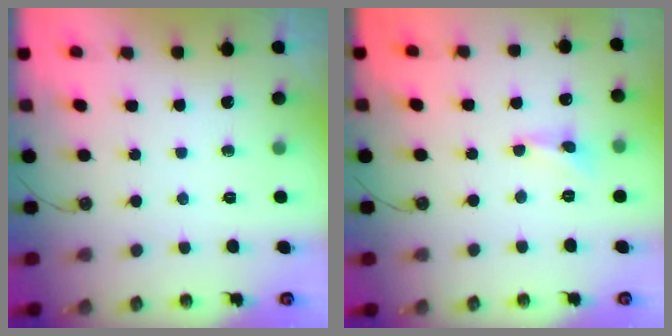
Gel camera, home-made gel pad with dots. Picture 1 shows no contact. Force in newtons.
{"total": 1.7, "press": 1.6, "slide": 0.5}